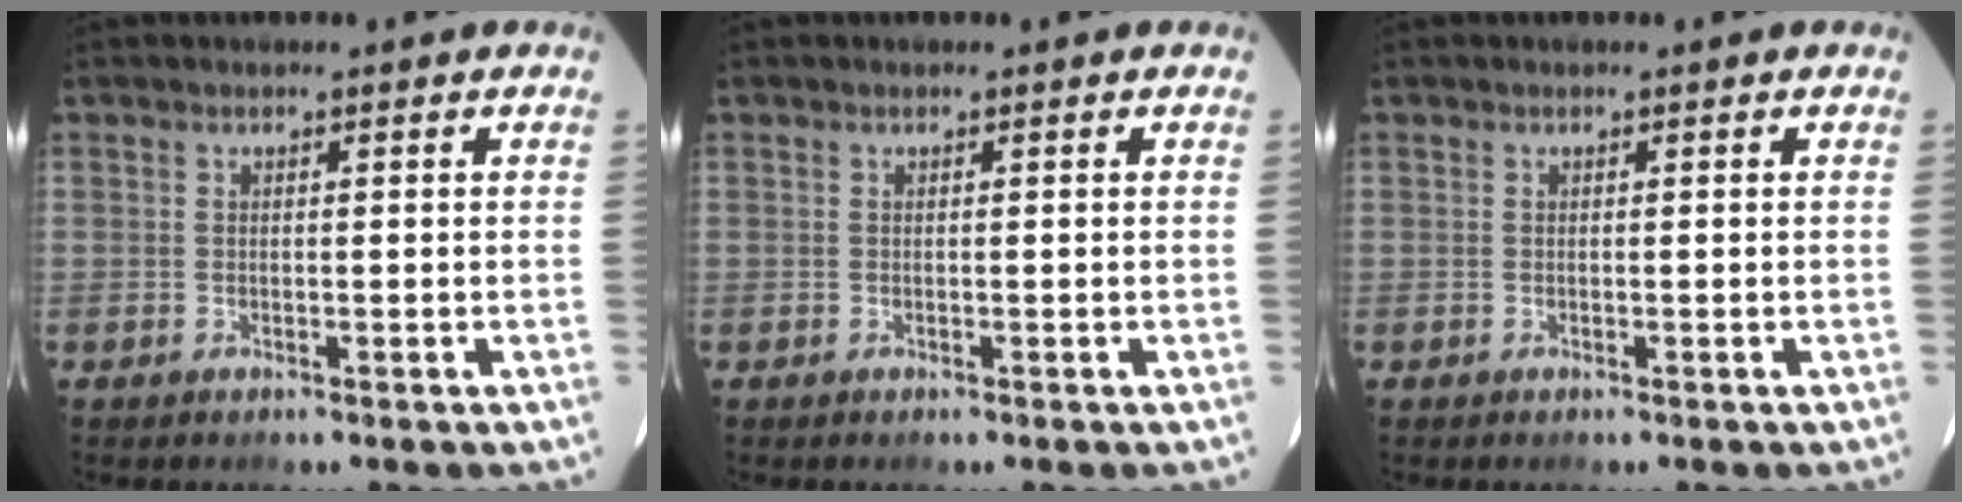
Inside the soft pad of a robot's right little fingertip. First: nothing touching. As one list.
[{"total": 0.0}, {"total": 0.0}]